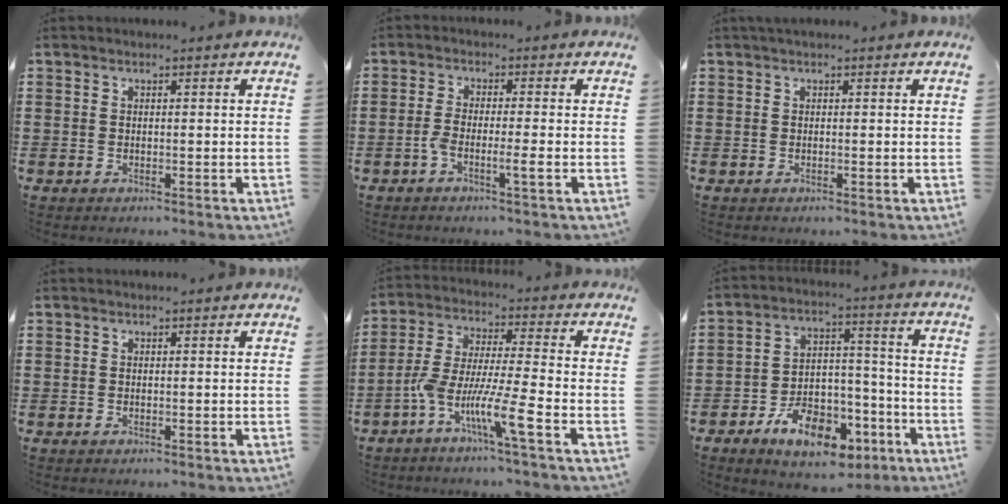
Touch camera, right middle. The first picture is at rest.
{"total": 3.6, "force": [-1.7, 0.2, 3.1], "torque": [-0.068, -0.007, -0.037]}
{"total": 0.5, "force": [0.2, -0.1, 0.5], "torque": [-0.009, -0.001, 0.003]}
{"total": 0.0}
{"total": 9.2, "force": [-5.7, 0.4, 7.3], "torque": [-0.160, -0.012, -0.114]}
{"total": 10.5, "force": [-6.4, 5.5, 6.3], "torque": [-0.112, 0.029, -0.113]}